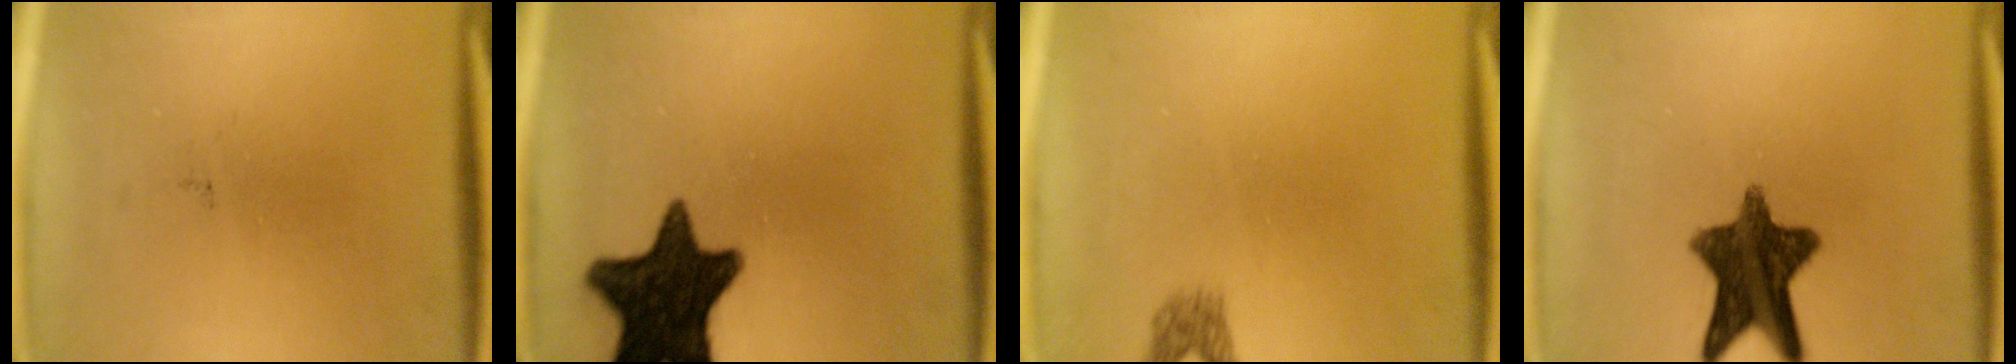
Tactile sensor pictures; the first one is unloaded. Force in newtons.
{"total": 15.9}
{"total": 1.6}
{"total": 11.5}